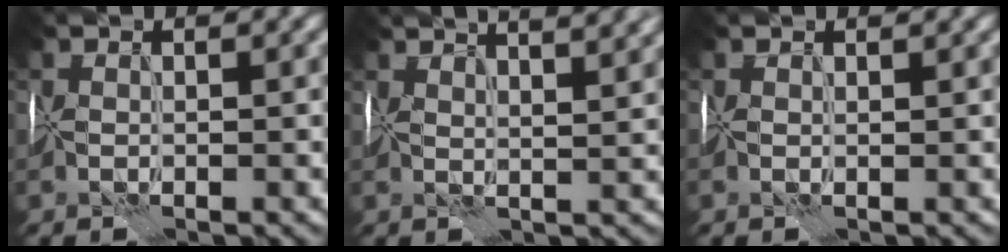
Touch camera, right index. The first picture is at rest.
{"total": 8.9, "force": [6.1, 2.9, 5.8], "torque": [-0.061, 0.047, 0.059]}
{"total": 0.8, "force": [0.7, 0.1, 0.4], "torque": [-0.009, 0.002, 0.010]}